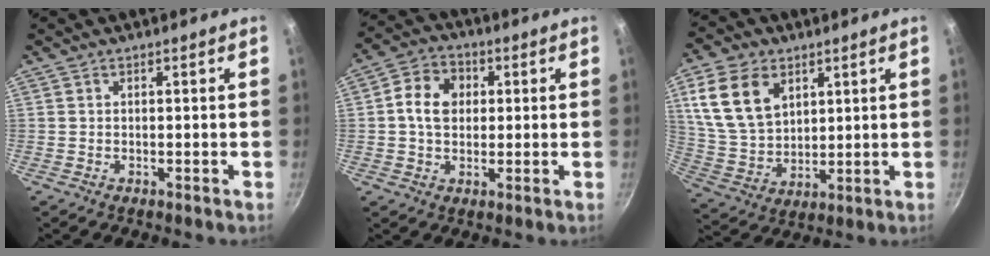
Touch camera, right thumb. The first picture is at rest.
{"total": 8.6, "force": [1.3, 6.7, 5.3], "torque": [-0.074, 0.012, 0.011]}
{"total": 14.5, "force": [5.7, 9.9, 8.8], "torque": [-0.147, -0.017, 0.124]}